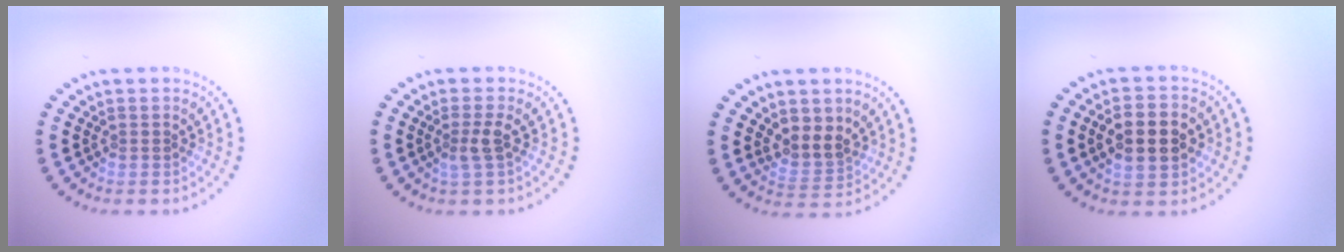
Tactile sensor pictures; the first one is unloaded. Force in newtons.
{"total": 1.7, "press": 1.3, "slide": 1.1}
{"total": 3.0, "press": 2.6, "slide": 1.4}
{"total": 4.9, "press": 4.8, "slide": 0.3}